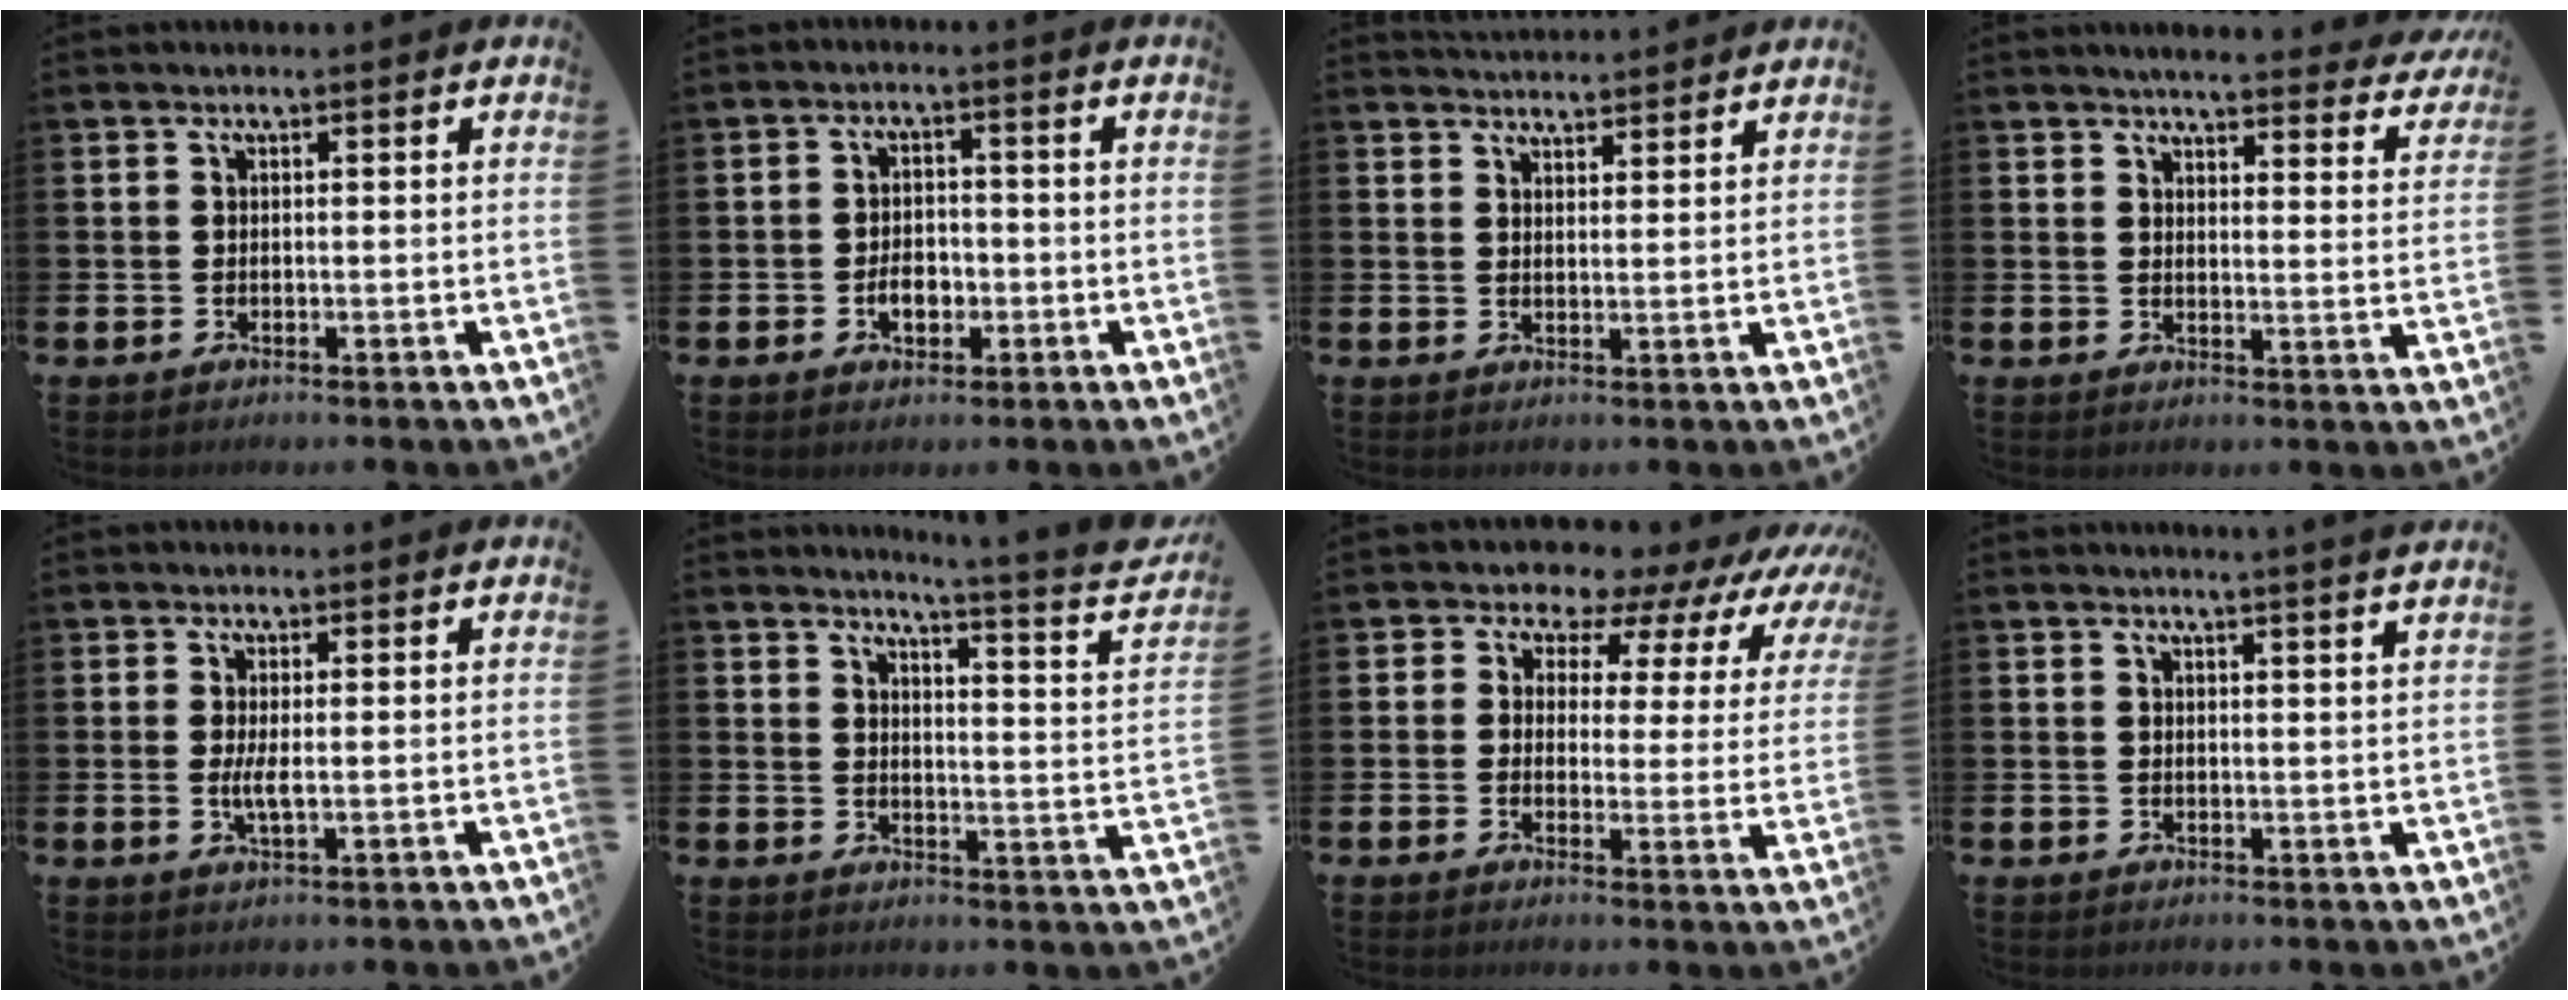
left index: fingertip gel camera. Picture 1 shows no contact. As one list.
[{"total": 3.4, "force": [-1.1, 2.2, 2.3], "torque": [-0.028, -0.003, -0.025]}, {"total": 3.4, "force": [3.3, 0.5, -0.1], "torque": [-0.007, -0.018, 0.062]}, {"total": 4.2, "force": [4.0, 0.4, 1.0], "torque": [-0.027, -0.032, 0.067]}, {"total": 2.4, "force": [0.1, 0.5, 2.3], "torque": [-0.045, -0.004, 0.002]}, {"total": 4.8, "force": [4.3, -0.6, 2.1], "torque": [-0.030, -0.052, 0.060]}, {"total": 6.7, "force": [5.9, 3.2, 0.5], "torque": [-0.027, -0.066, 0.095]}, {"total": 2.3, "force": [2.2, -0.6, 0.2], "torque": [0.005, -0.018, 0.039]}]